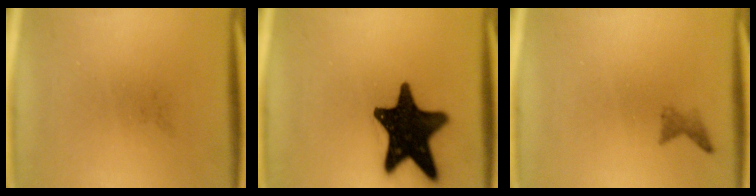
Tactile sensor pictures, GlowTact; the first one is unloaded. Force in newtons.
{"total": 18.2}
{"total": 1.1}